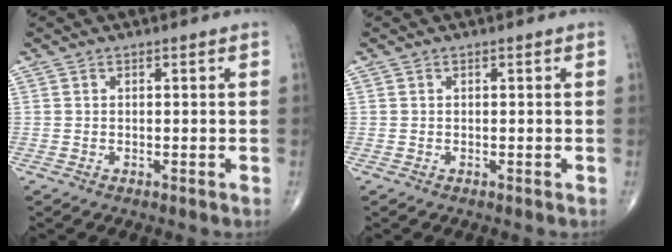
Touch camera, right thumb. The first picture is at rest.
{"total": 0.0}